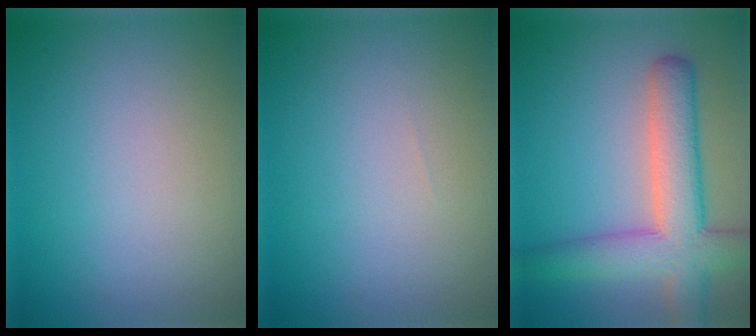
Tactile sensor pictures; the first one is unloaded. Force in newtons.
{"total": 0.0}
{"total": 7.3, "press": 7.3, "slide": 0.4}